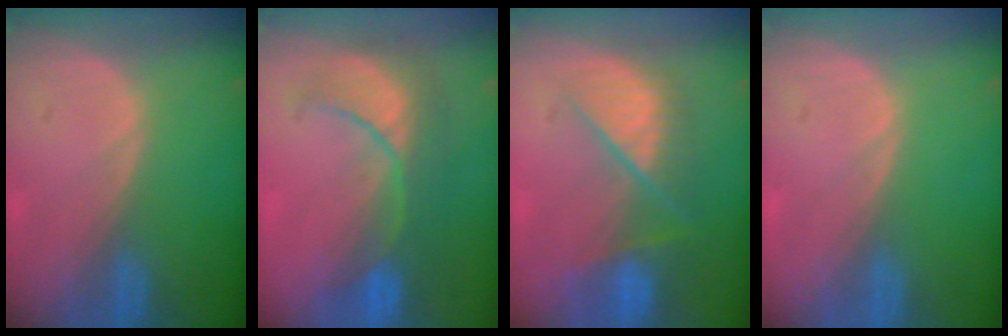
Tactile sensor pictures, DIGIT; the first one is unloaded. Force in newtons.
{"total": 8.4, "press": 8.3, "slide": 1.3}
{"total": 9.6, "press": 8.2, "slide": 5.1}
{"total": 0.0}